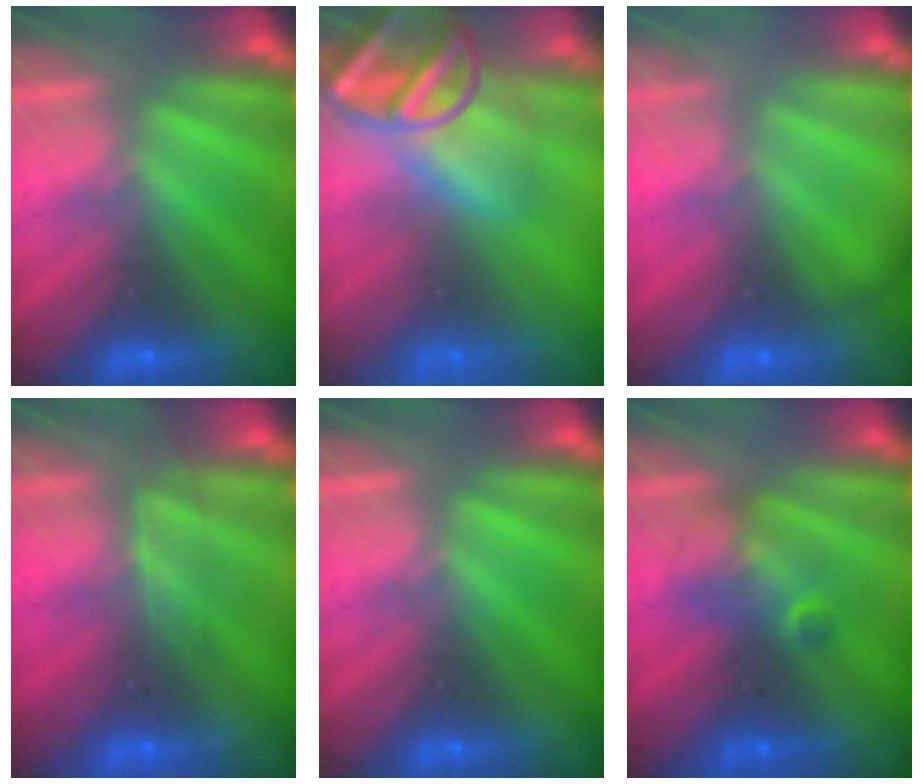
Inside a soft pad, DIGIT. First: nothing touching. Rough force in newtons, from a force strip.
{"total": 6.6}
{"total": 2.2}
{"total": 2.5}
{"total": 0.0}
{"total": 2.4}